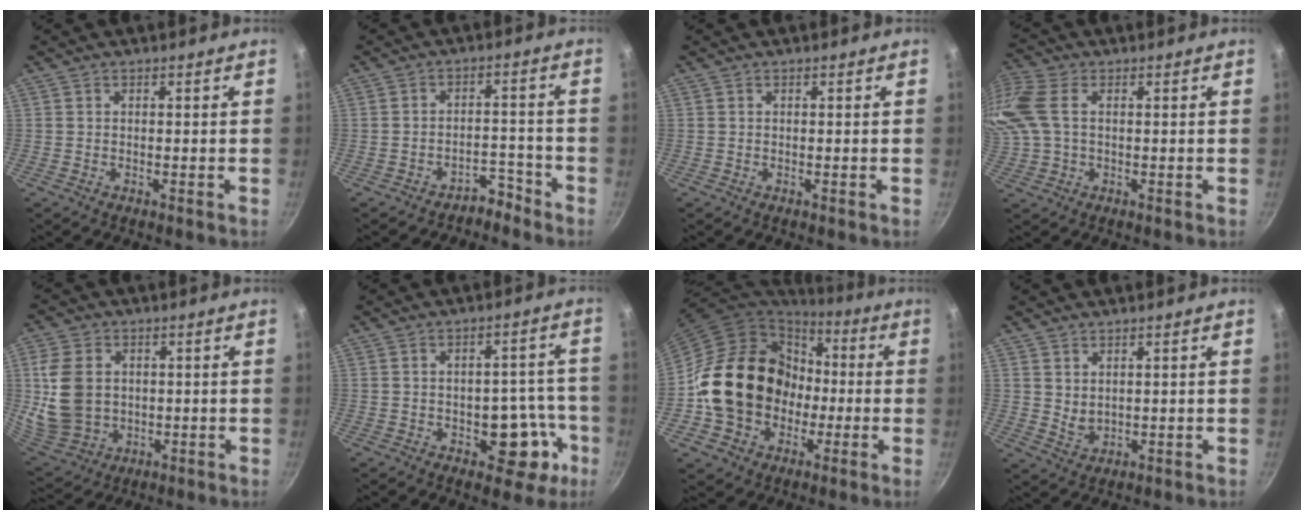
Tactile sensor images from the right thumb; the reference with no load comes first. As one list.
[{"total": 4.3, "force": [-3.6, 1.9, 1.2], "torque": [0.009, 0.047, -0.052]}, {"total": 0.0}, {"total": 11.1, "force": [1.7, 7.1, 8.3], "torque": [-0.193, 0.017, 0.028]}, {"total": 12.8, "force": [1.1, 10.1, 7.9], "torque": [-0.141, -0.008, 0.038]}, {"total": 10.4, "force": [-3.8, 6.1, 7.5], "torque": [-0.034, 0.031, -0.044]}, {"total": 20.7, "force": [-1.3, 17.5, 10.9], "torque": [-0.162, 0.043, -0.011]}, {"total": 2.9, "force": [1.6, 1.8, 1.6], "torque": [-0.024, -0.015, 0.036]}]